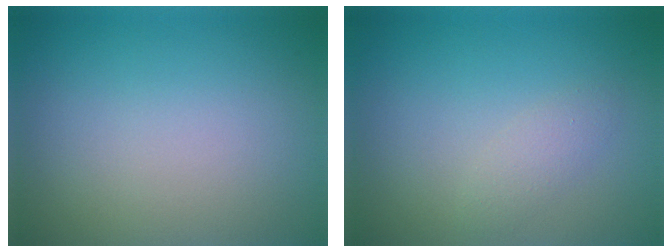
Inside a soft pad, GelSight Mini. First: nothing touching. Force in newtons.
{"total": 1.3, "press": 1.3, "slide": 0.1}